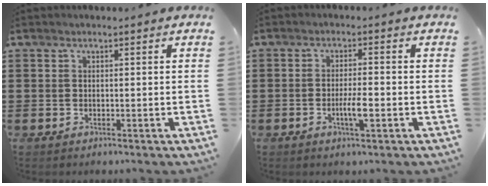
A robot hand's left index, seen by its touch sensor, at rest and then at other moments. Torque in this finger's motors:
{"motor_torque": [0.75, 0.27, 0.12, 0.07]}